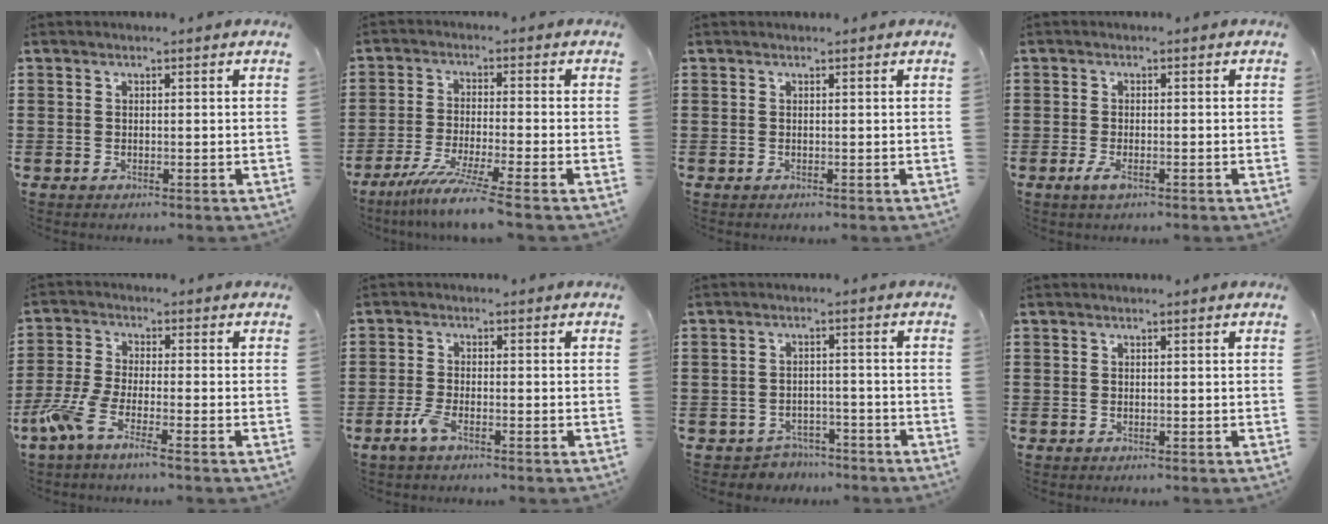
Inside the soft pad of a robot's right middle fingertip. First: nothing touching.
{"total": 6.2, "force": [-4.8, -0.7, 3.9], "torque": [-0.082, -0.022, -0.092]}
{"total": 0.0}
{"total": 2.0, "force": [-0.8, 0.6, 1.7], "torque": [-0.038, -0.004, -0.018]}
{"total": 5.6, "force": [-3.9, 0.4, 4.0], "torque": [-0.102, -0.018, -0.078]}
{"total": 2.9, "force": [-1.7, 0.8, 2.3], "torque": [-0.060, -0.005, -0.036]}
{"total": 2.9, "force": [-2.8, 0.9, -0.3], "torque": [-0.006, 0.001, -0.062]}
{"total": 0.0}